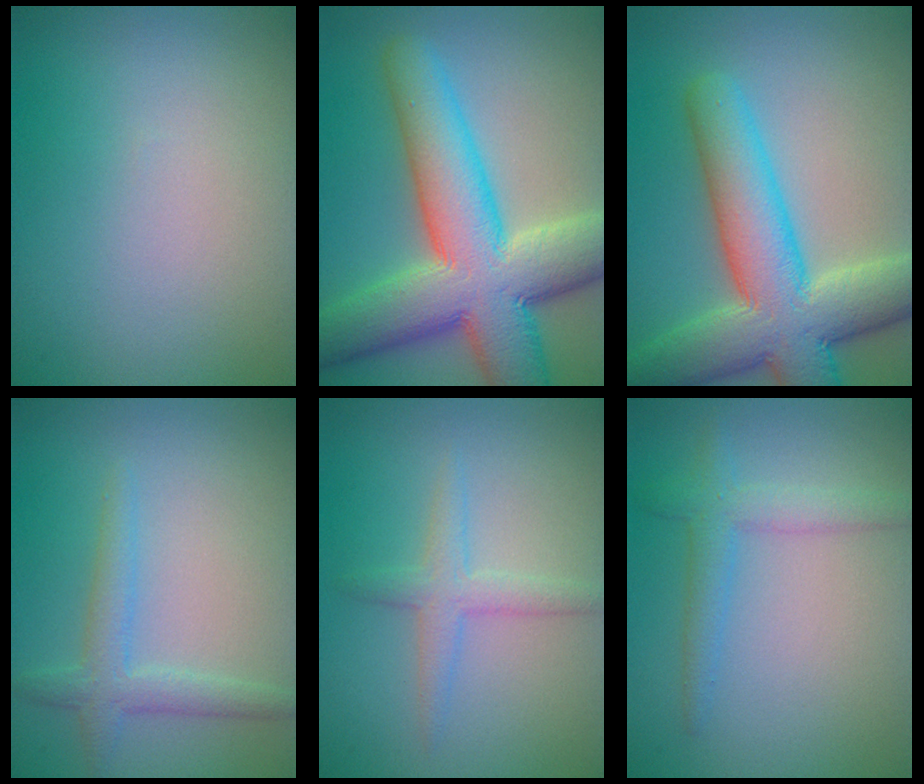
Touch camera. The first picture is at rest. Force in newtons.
{"total": 12.2, "press": 12.2, "slide": 0.3}
{"total": 10.3, "press": 10.3, "slide": 0.7}
{"total": 2.4, "press": 2.4, "slide": 0.1}
{"total": 2.0, "press": 2.0, "slide": 0.1}
{"total": 2.7, "press": 2.7, "slide": 0.0}